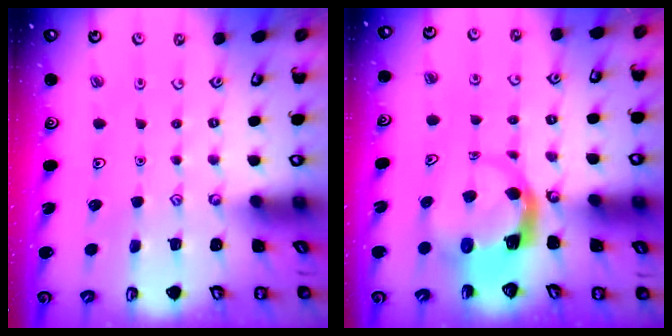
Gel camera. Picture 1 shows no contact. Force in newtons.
{"total": 4.4, "press": 4.3, "slide": 0.8}